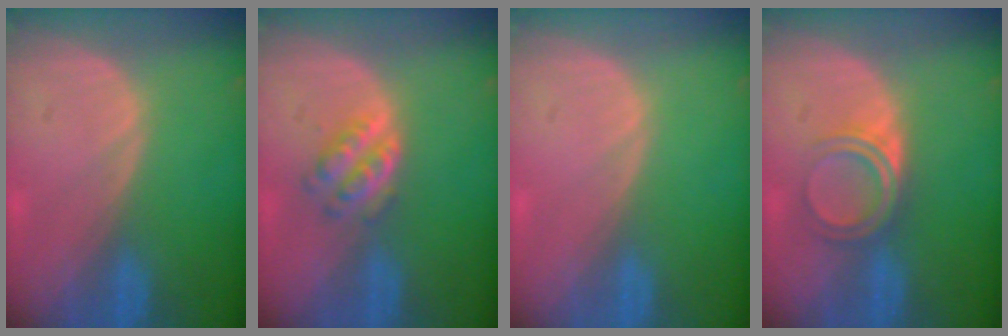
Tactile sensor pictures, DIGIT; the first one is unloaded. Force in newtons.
{"total": 4.1, "press": 4.0, "slide": 0.9}
{"total": 0.0}
{"total": 4.8, "press": 4.2, "slide": 2.4}